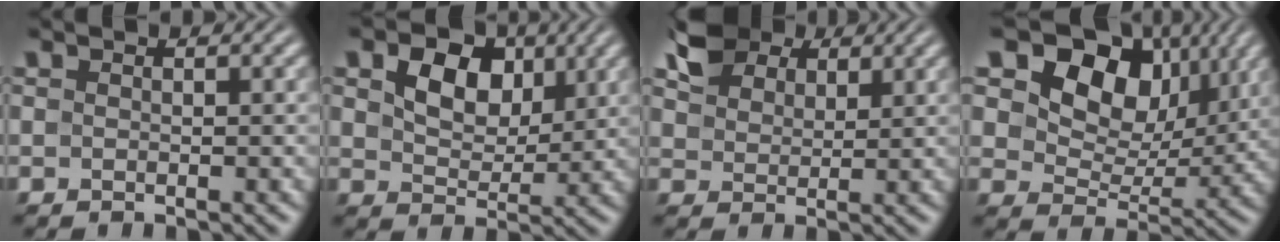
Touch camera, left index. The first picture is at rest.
{"total": 5.8, "force": [2.3, 3.9, 3.6], "torque": [-0.075, -0.002, 0.032]}
{"total": 4.9, "force": [3.4, 2.9, 1.9], "torque": [-0.051, 0.011, 0.063]}
{"total": 13.2, "force": [6.9, 8.4, 7.4], "torque": [-0.141, 0.029, 0.106]}